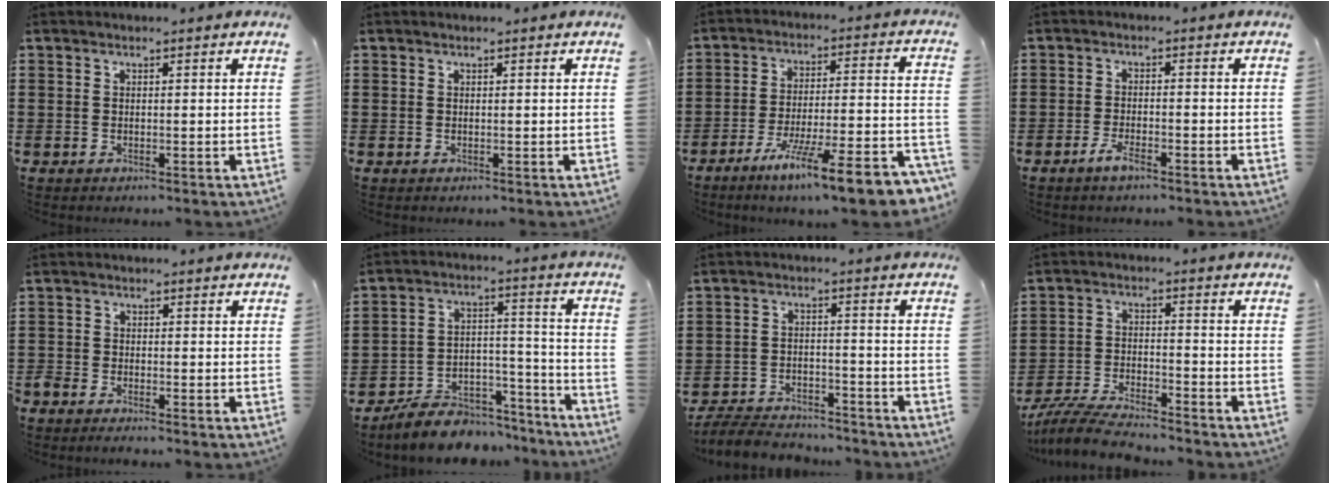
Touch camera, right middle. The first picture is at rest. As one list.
[{"total": 0.0}, {"total": 11.8, "force": [-9.0, 0.6, 7.6], "torque": [-0.111, 0.018, -0.164]}, {"total": 2.8, "force": [-1.9, 0.6, 1.9], "torque": [-0.039, 0.005, -0.039]}, {"total": 2.0, "force": [-1.9, 0.2, 0.1], "torque": [-0.015, -0.003, -0.043]}, {"total": 8.0, "force": [-7.4, 2.8, 1.7], "torque": [-0.029, 0.029, -0.141]}, {"total": 5.5, "force": [-5.4, 0.8, 1.0], "torque": [-0.023, 0.010, -0.108]}, {"total": 6.7, "force": [-6.4, 0.6, 1.9], "torque": [-0.044, 0.005, -0.126]}]